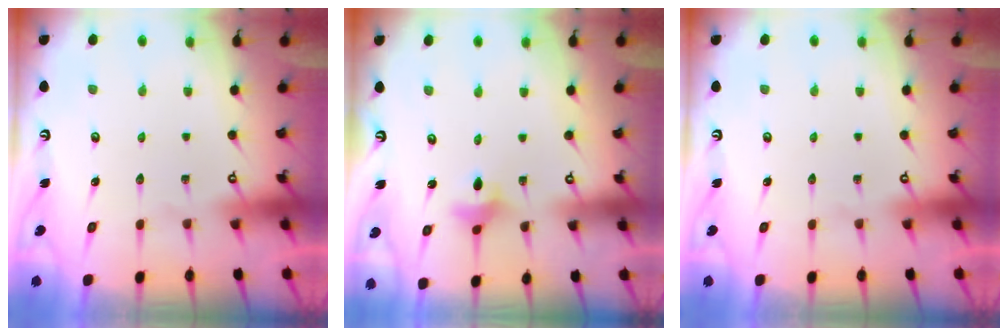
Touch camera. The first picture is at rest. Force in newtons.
{"total": 3.5, "press": 3.5, "slide": 0.2}
{"total": 0.0}